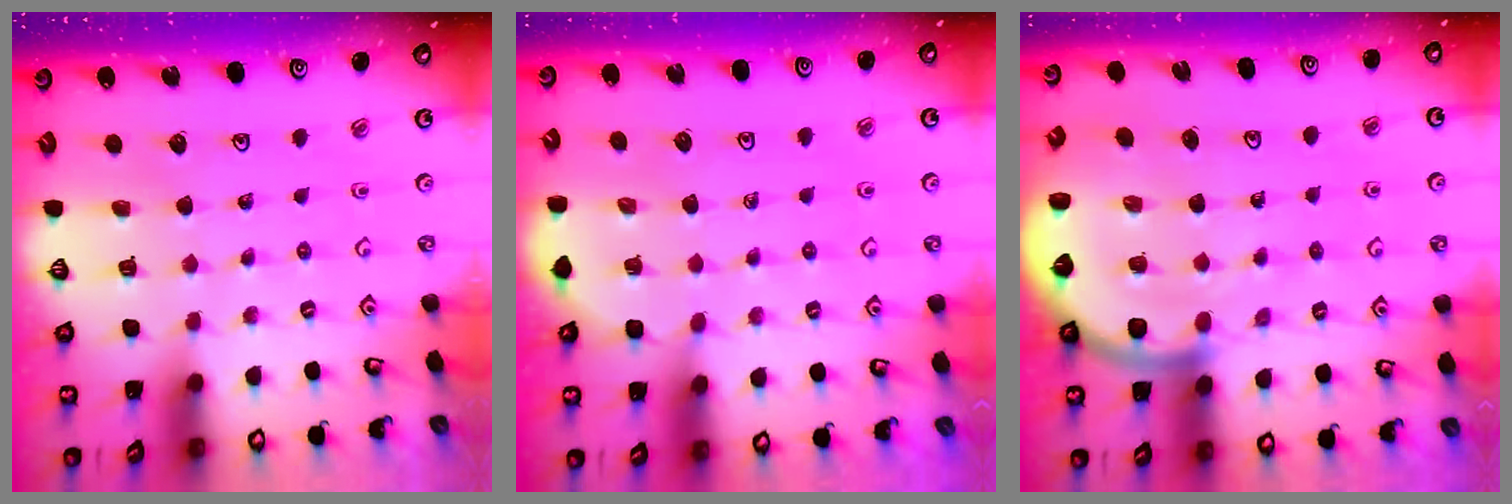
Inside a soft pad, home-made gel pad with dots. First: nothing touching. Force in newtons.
{"total": 3.3, "press": 3.0, "slide": 1.5}
{"total": 8.0, "press": 7.8, "slide": 1.5}